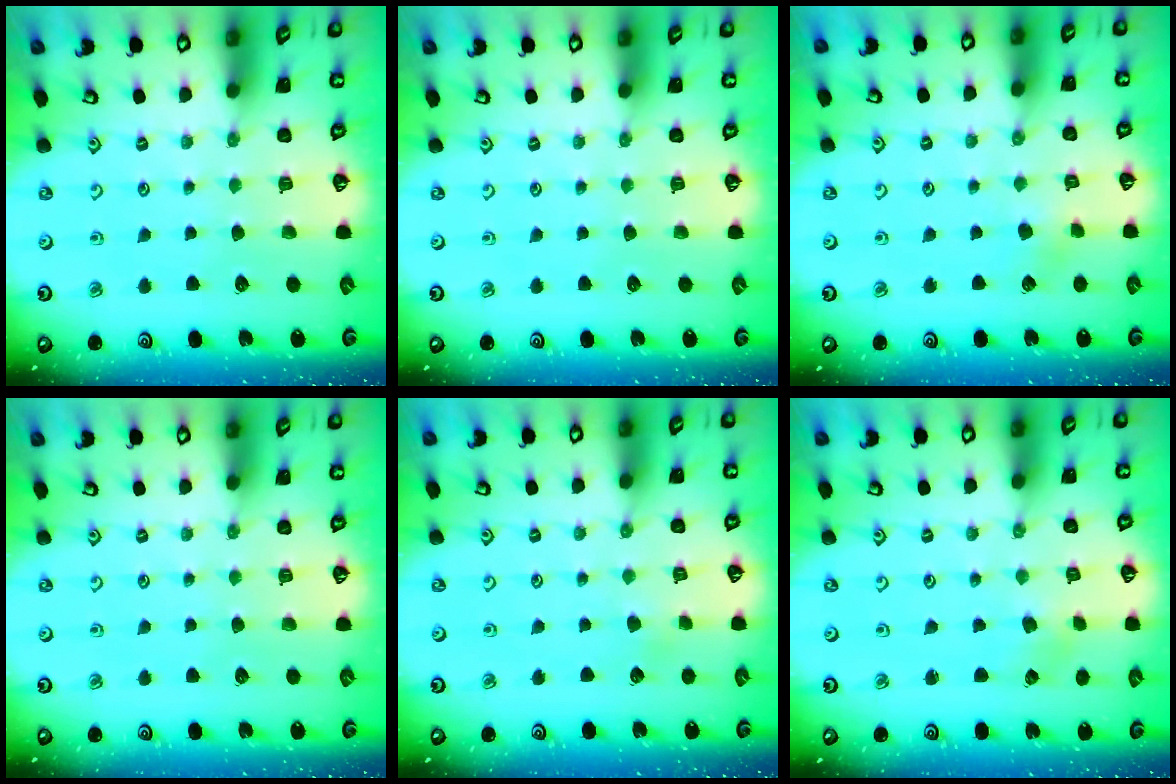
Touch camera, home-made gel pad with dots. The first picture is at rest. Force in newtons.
{"total": 0.0}
{"total": 3.0, "press": 3.0, "slide": 0.3}
{"total": 0.0}
{"total": 1.7, "press": 1.7, "slide": 0.1}
{"total": 2.6, "press": 2.6, "slide": 0.6}